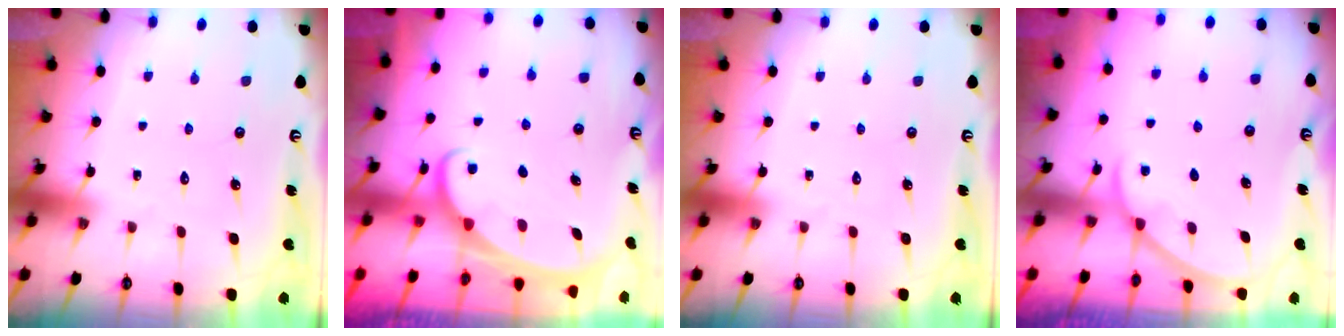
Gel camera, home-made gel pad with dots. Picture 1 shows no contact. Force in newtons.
{"total": 2.4, "press": 2.4, "slide": 0.3}
{"total": 0.0}
{"total": 1.4, "press": 1.3, "slide": 0.1}